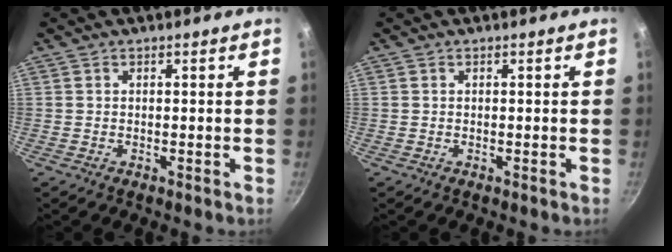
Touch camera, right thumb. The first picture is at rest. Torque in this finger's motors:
{"motor_torque": [0.03, -0.01, 0.11, 0.09, 0.01]}